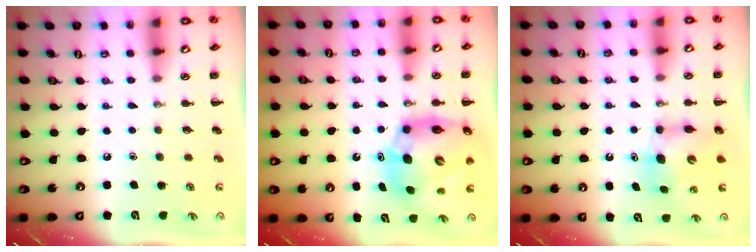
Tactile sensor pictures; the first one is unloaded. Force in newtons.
{"total": 14.2, "press": 13.6, "slide": 4.2}
{"total": 7.3, "press": 7.2, "slide": 0.4}